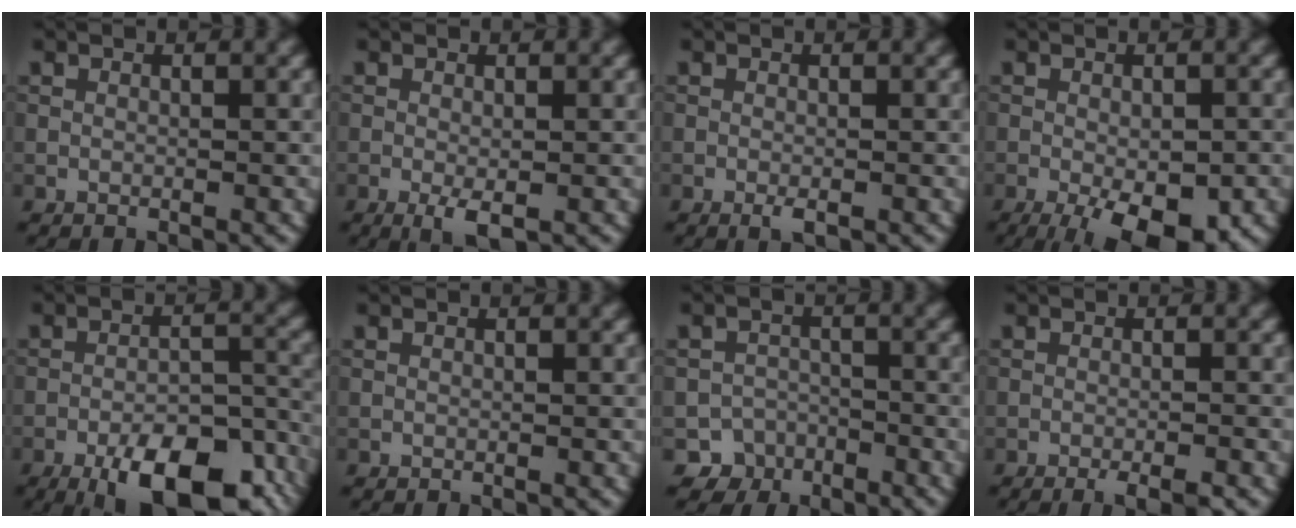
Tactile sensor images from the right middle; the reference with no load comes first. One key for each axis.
{"total": 2.0, "fx": -0.7, "fy": 0.6, "fz": 1.8, "tx": -0.035, "ty": -0.007, "tz": -0.012}
{"total": 0.9, "fx": -0.4, "fy": 0.2, "fz": 0.8, "tx": -0.015, "ty": -0.004, "tz": -0.007}
{"total": 8.2, "fx": -4.1, "fy": 2.9, "fz": 6.5, "tx": -0.099, "ty": -0.015, "tz": -0.050}
{"total": 11.7, "fx": -7.4, "fy": 4.3, "fz": 8.0, "tx": -0.116, "ty": -0.006, "tz": -0.109}
{"total": 0.0}
{"total": 3.7, "fx": -2.7, "fy": 2.6, "fz": -0.1, "tx": 0.027, "ty": 0.003, "tz": -0.037}
{"total": 2.4, "fx": -1.5, "fy": 0.3, "fz": 1.8, "tx": -0.024, "ty": -0.001, "tz": -0.025}